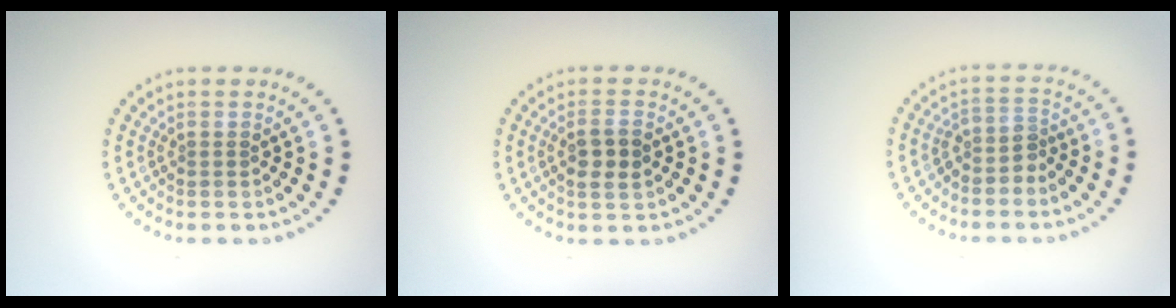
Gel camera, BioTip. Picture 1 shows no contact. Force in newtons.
{"total": 2.6, "press": 2.5, "slide": 0.6}
{"total": 2.0, "press": 1.6, "slide": 1.2}